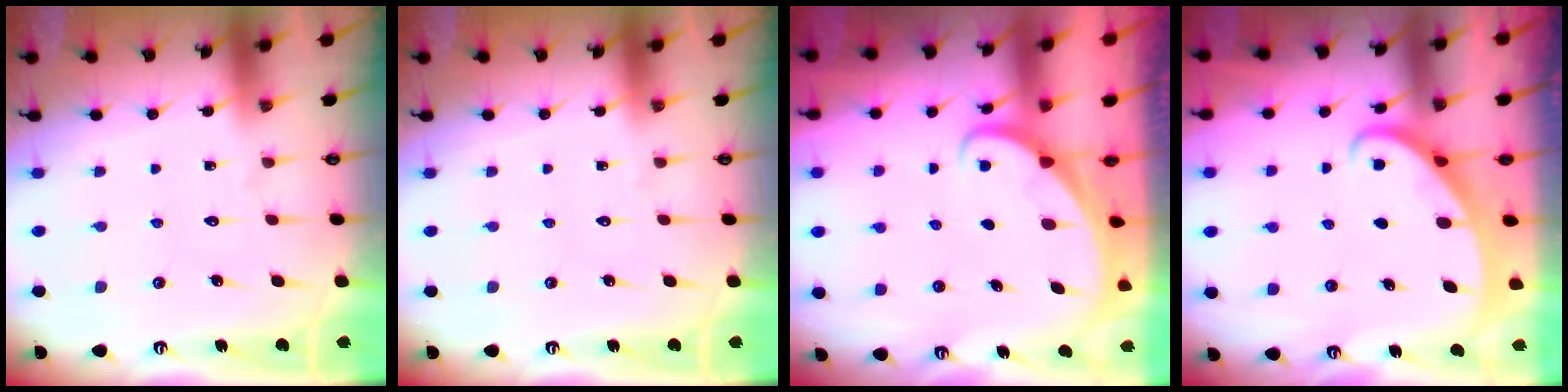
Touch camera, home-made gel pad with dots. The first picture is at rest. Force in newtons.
{"total": 0.0}
{"total": 1.7, "press": 1.7, "slide": 0.1}
{"total": 2.4, "press": 2.4, "slide": 0.2}